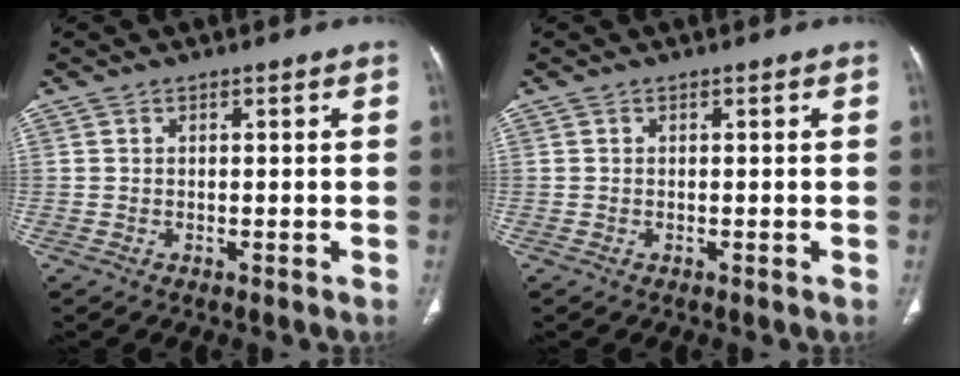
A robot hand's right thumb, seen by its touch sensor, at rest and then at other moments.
{"total": 0.0}